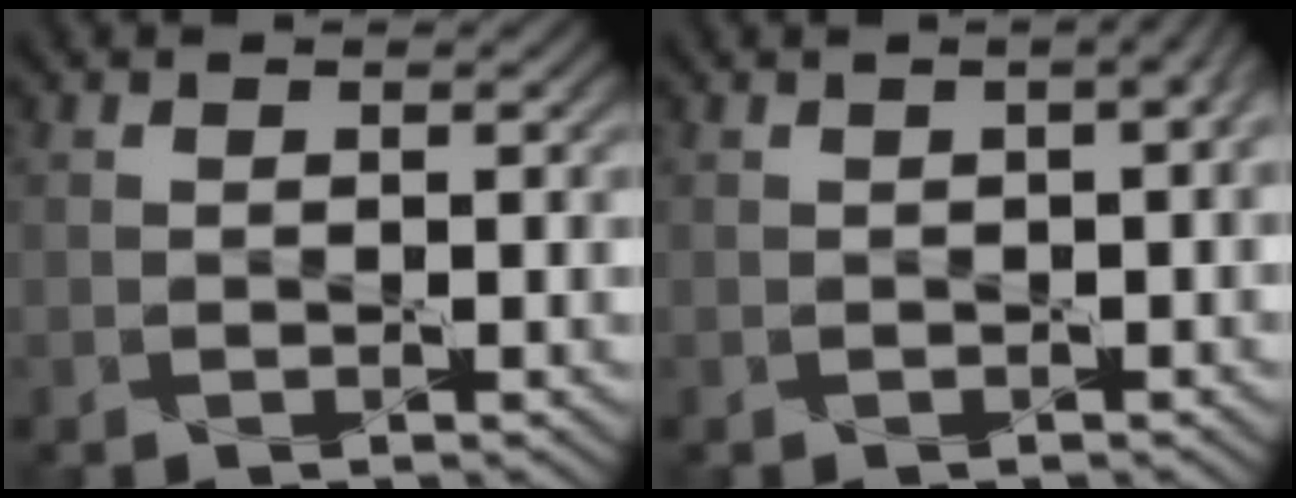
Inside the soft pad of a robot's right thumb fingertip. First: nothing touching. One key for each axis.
{"total": 3.2, "fx": 0.4, "fy": 1.3, "fz": 2.9, "tx": -0.029, "ty": 0.006, "tz": 0.007}